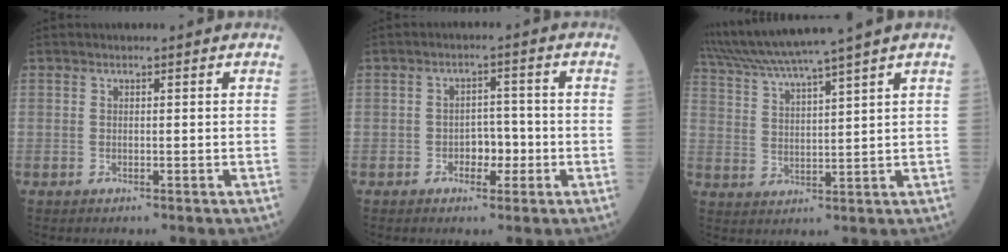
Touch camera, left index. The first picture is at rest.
{"total": 3.6, "force": [-1.3, 2.1, 2.5], "torque": [-0.031, 0.005, -0.024]}
{"total": 11.0, "force": [9.4, -2.4, 5.3], "torque": [-0.097, 0.015, 0.167]}